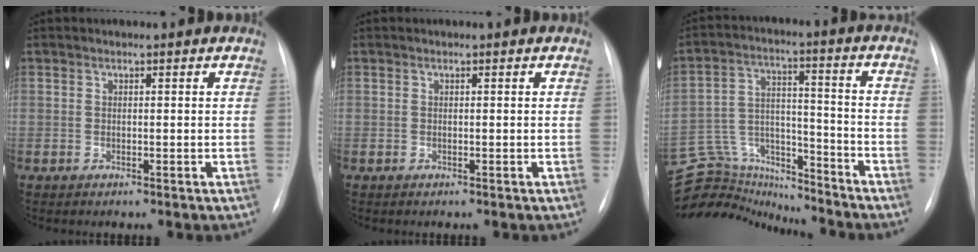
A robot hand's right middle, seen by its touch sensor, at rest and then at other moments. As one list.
[{"total": 0.0}, {"total": 16.0, "force": [-15.7, 2.8, 1.2], "torque": [-0.031, 0.049, -0.258]}]